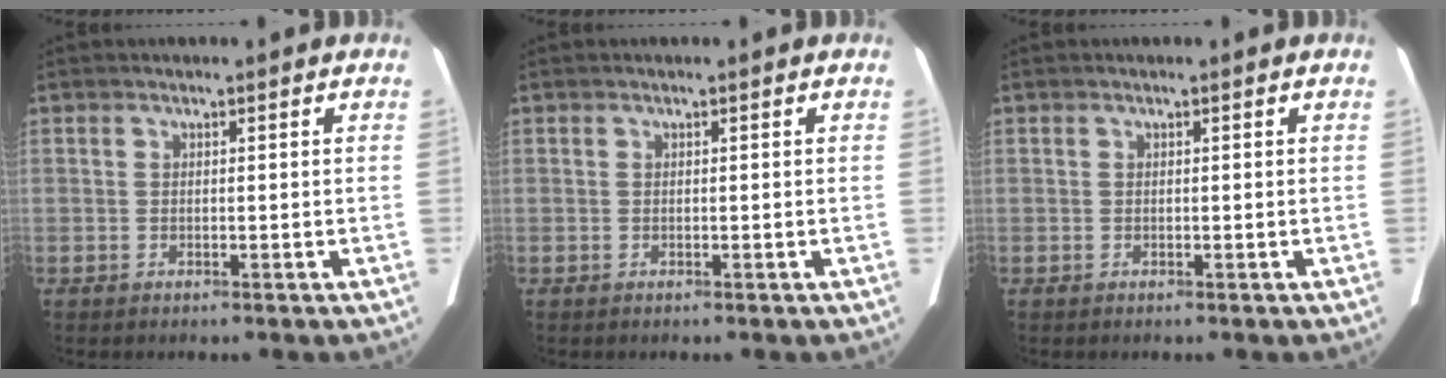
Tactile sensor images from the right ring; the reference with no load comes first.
{"total": 0.0}
{"total": 0.0}